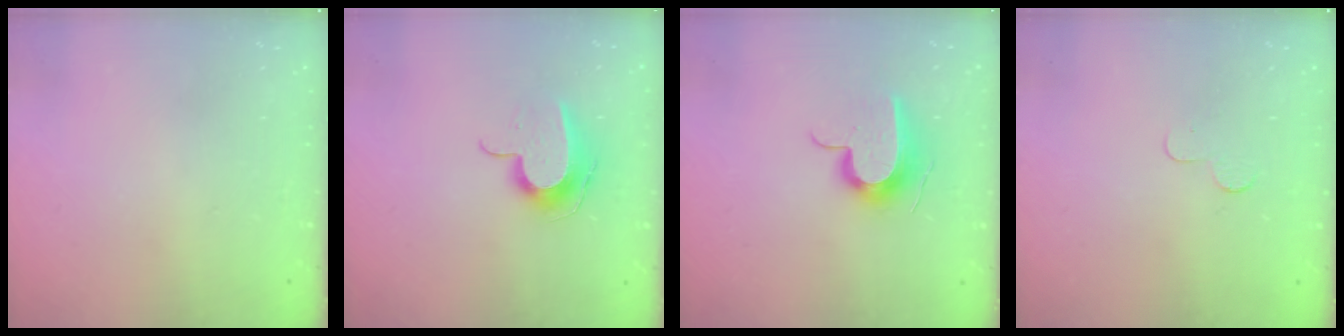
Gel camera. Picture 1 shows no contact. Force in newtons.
{"total": 10.7, "press": 10.6, "slide": 0.8}
{"total": 10.6, "press": 10.5, "slide": 1.3}
{"total": 2.3, "press": 2.3, "slide": 0.2}